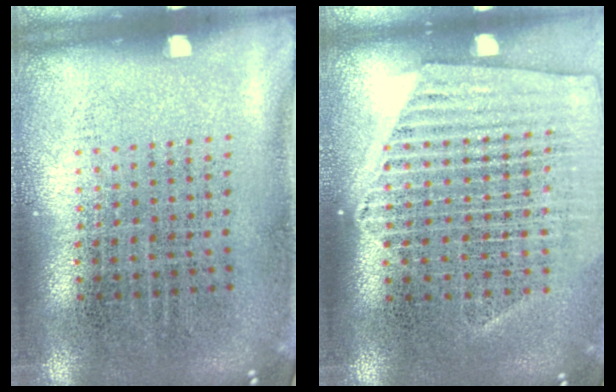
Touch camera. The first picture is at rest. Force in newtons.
{"total": 1.6, "press": 1.4, "slide": 0.6}